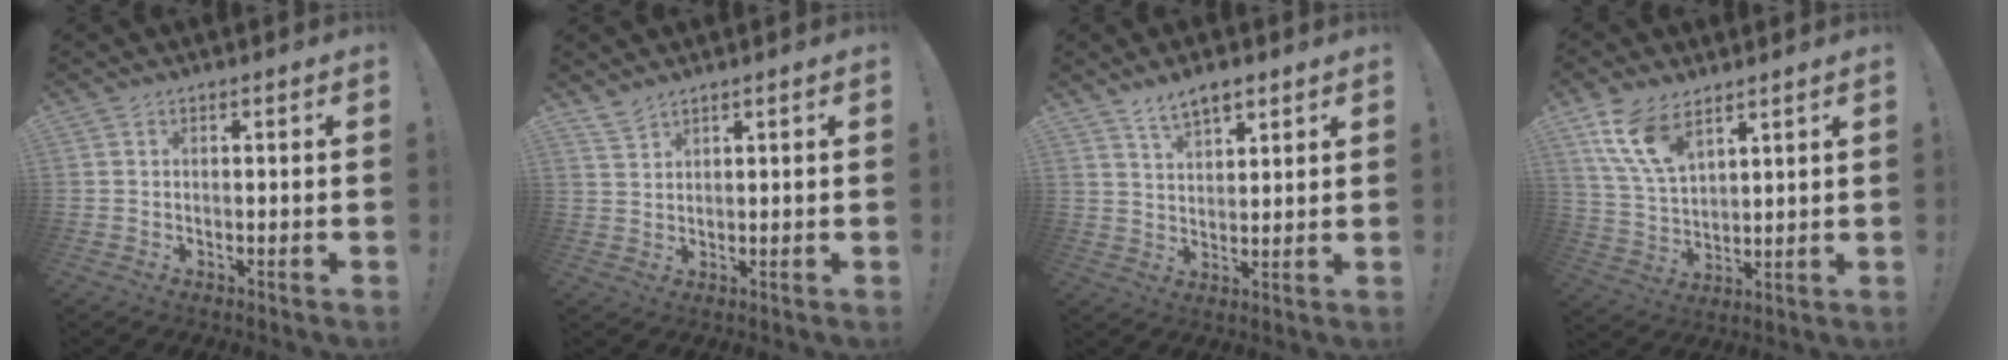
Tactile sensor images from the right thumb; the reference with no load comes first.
{"total": 3.4, "force": [3.1, 0.9, 1.0], "torque": [-0.015, -0.017, 0.057]}
{"total": 6.8, "force": [4.9, 3.2, 3.6], "torque": [-0.055, -0.022, 0.088]}
{"total": 12.5, "force": [7.9, 6.6, 7.1], "torque": [-0.148, -0.026, 0.158]}